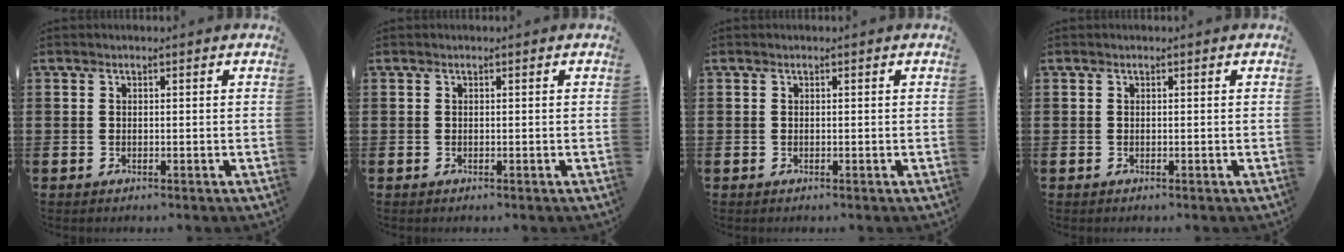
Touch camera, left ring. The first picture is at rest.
{"total": 0.0}
{"total": 0.0}
{"total": 0.0}